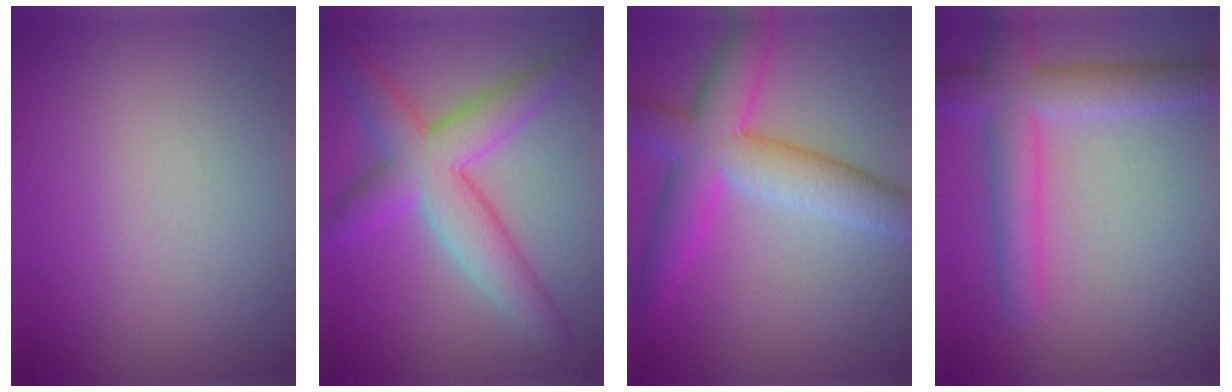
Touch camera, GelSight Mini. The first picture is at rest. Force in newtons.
{"total": 6.7, "press": 6.7, "slide": 0.1}
{"total": 7.5, "press": 7.5, "slide": 0.2}
{"total": 5.8, "press": 5.8, "slide": 0.3}